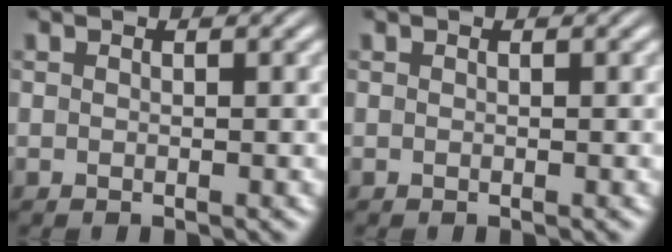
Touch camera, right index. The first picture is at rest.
{"total": 0.0}